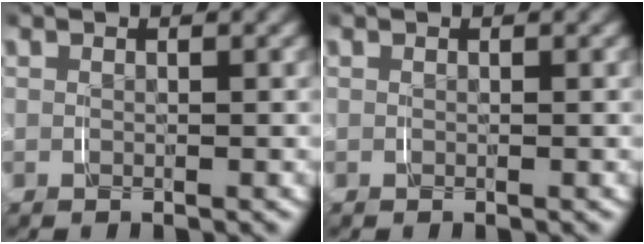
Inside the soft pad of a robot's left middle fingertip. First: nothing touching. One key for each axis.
{"total": 0.0}